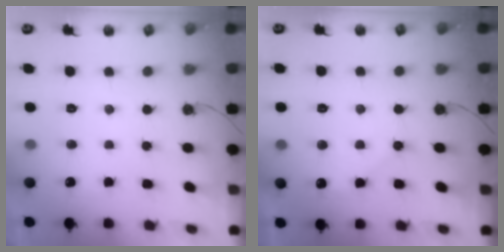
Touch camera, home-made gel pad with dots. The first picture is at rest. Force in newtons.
{"total": 5.7, "press": 5.6, "slide": 0.7}